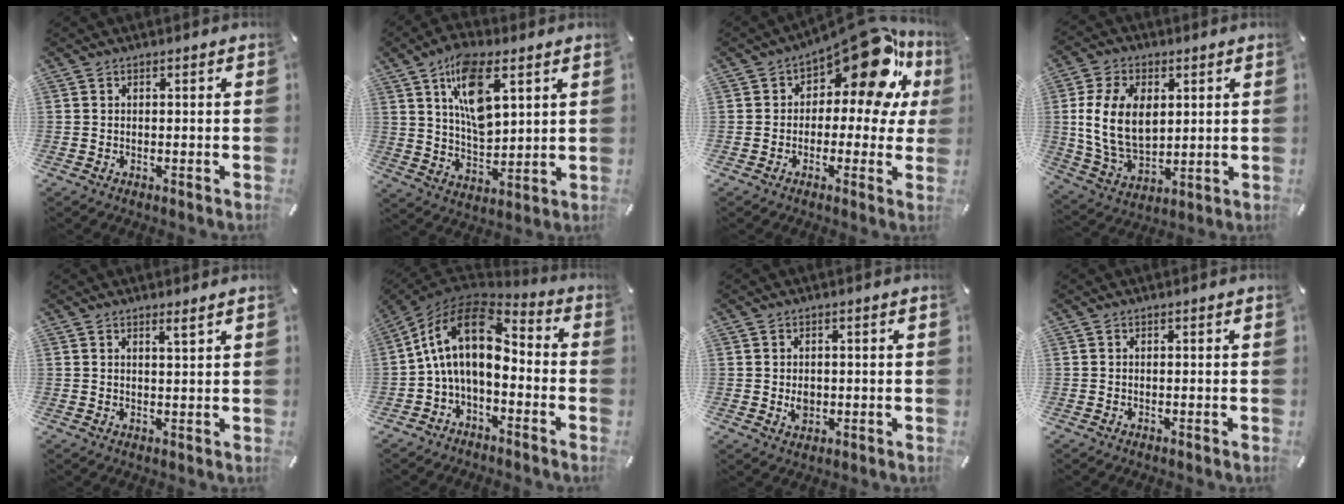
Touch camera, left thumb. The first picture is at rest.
{"total": 13.5, "force": [6.6, 6.8, 9.7], "torque": [-0.176, -0.015, 0.116]}
{"total": 18.4, "force": [9.5, 8.9, 13.0], "torque": [-0.167, -0.074, 0.157]}
{"total": 14.2, "force": [2.6, 9.9, 9.9], "torque": [-0.223, 0.004, 0.044]}
{"total": 2.2, "force": [1.8, -0.1, 1.2], "torque": [-0.026, -0.005, 0.032]}
{"total": 15.8, "force": [0.9, 9.3, 12.7], "torque": [-0.264, 0.005, 0.014]}
{"total": 3.0, "force": [-0.1, 2.6, 1.5], "torque": [-0.020, 0.000, -0.002]}
{"total": 0.0}